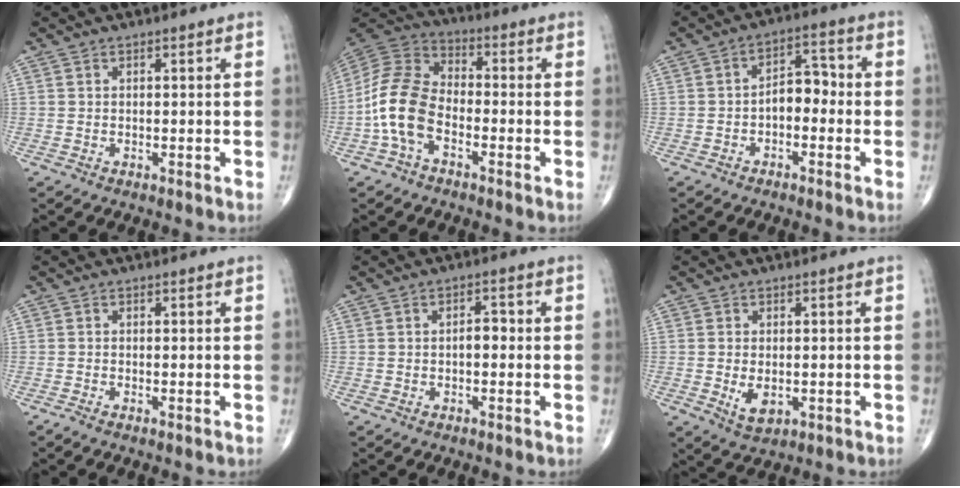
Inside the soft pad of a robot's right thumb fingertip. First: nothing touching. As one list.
[{"total": 12.2, "force": [-3.8, 7.4, 8.9], "torque": [-0.175, 0.036, -0.084]}, {"total": 5.9, "force": [-1.3, 3.6, 4.4], "torque": [-0.047, 0.032, -0.032]}, {"total": 0.6, "force": [-0.5, 0.0, 0.4], "torque": [-0.016, -0.003, -0.015]}, {"total": 2.5, "force": [-0.3, 1.4, 2.0], "torque": [-0.021, 0.010, -0.009]}, {"total": 4.3, "force": [-0.7, 2.6, 3.4], "torque": [-0.049, -0.008, -0.003]}]